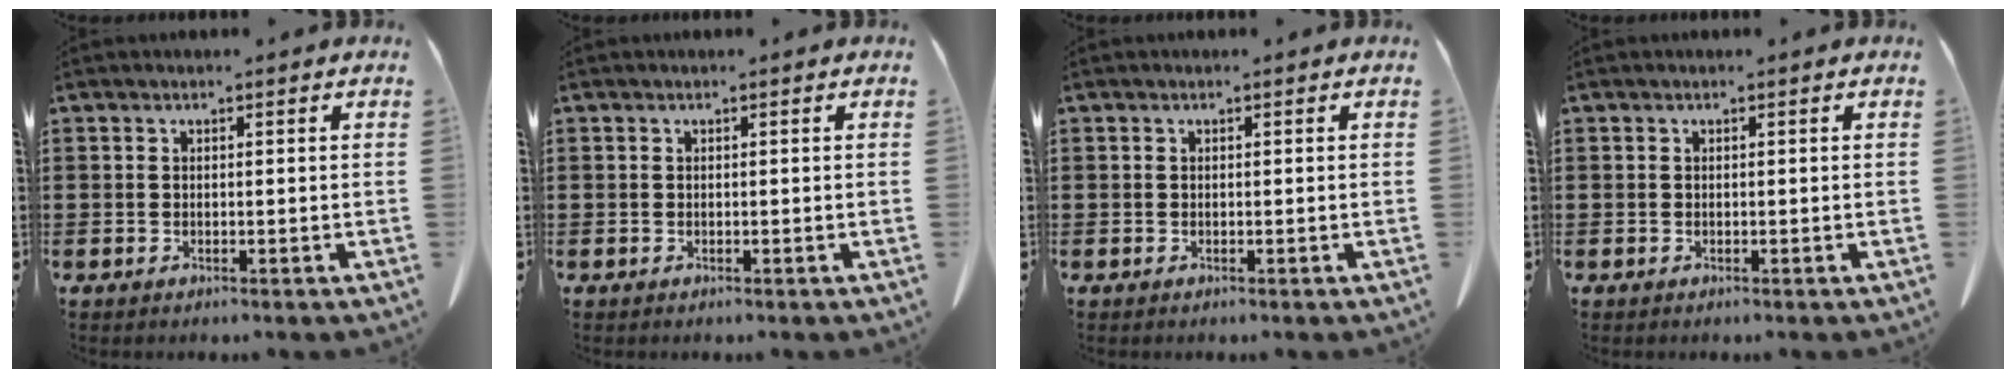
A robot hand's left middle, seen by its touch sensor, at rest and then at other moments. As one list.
[{"total": 0.0}, {"total": 0.0}, {"total": 0.0}]